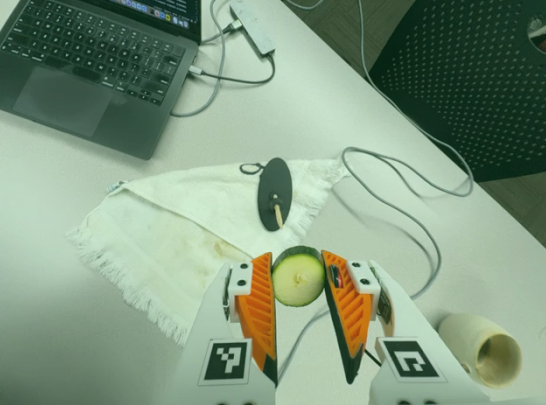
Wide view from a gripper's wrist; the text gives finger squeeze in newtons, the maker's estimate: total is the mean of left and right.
{"total": 10.2, "left": 10.6, "right": 9.8}